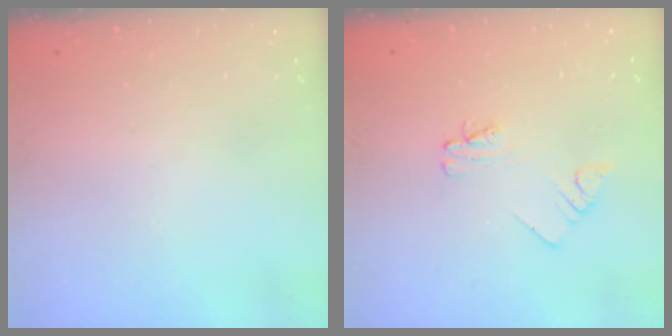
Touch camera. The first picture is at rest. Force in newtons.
{"total": 2.2, "press": 2.2, "slide": 0.3}